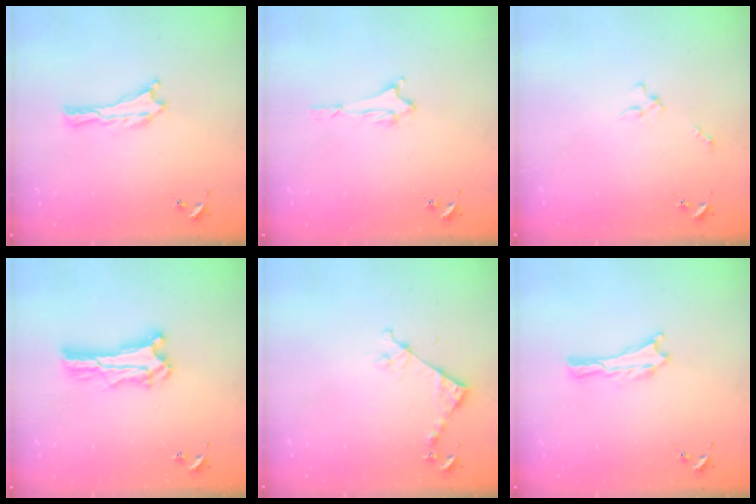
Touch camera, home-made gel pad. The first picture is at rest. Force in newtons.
{"total": 1.5, "press": 1.5, "slide": 0.2}
{"total": 2.3, "press": 2.2, "slide": 0.3}
{"total": 1.5, "press": 1.5, "slide": 0.2}
{"total": 4.5, "press": 4.5, "slide": 0.3}
{"total": 0.0}